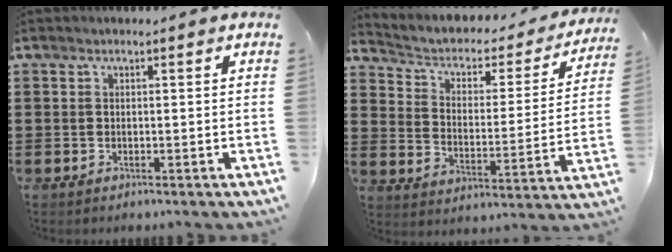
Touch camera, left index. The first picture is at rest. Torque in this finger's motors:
{"motor_torque": [1.20, -0.94, 0.07, 0.02]}